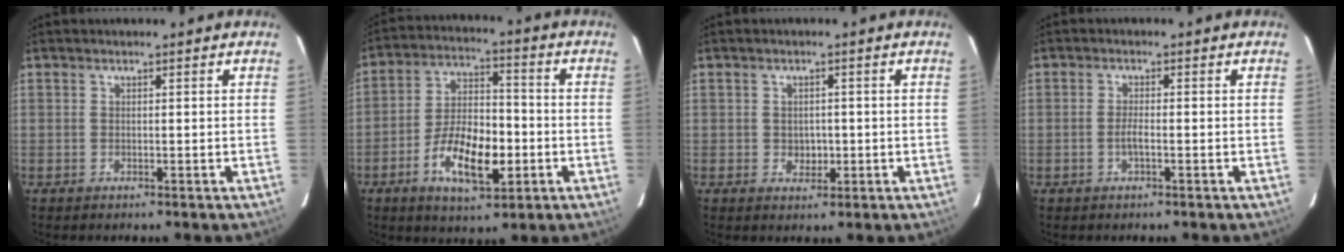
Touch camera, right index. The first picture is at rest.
{"total": 13.2, "force": [-4.6, 5.9, 10.8], "torque": [-0.209, 0.006, -0.075]}
{"total": 2.8, "force": [-0.4, 2.4, 1.3], "torque": [-0.020, 0.004, -0.001]}
{"total": 1.9, "force": [-0.7, 0.4, 1.7], "torque": [-0.036, 0.001, -0.014]}